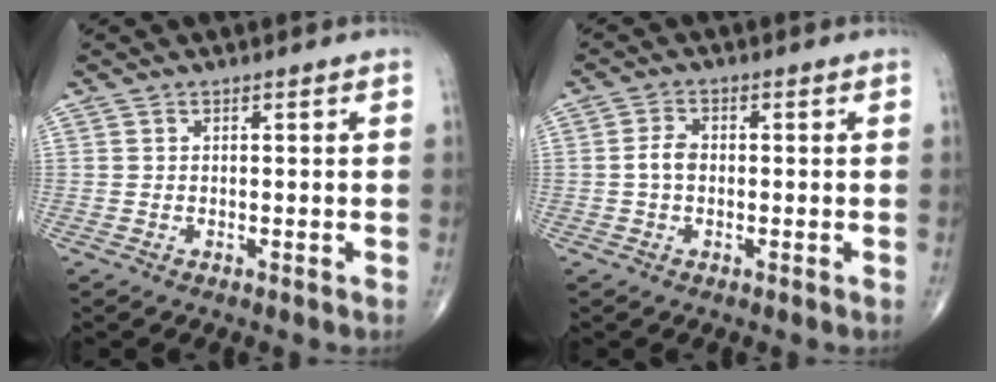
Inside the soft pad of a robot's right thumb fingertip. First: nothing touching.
{"total": 3.0, "force": [-0.3, 2.0, 2.2], "torque": [-0.042, 0.008, -0.011]}